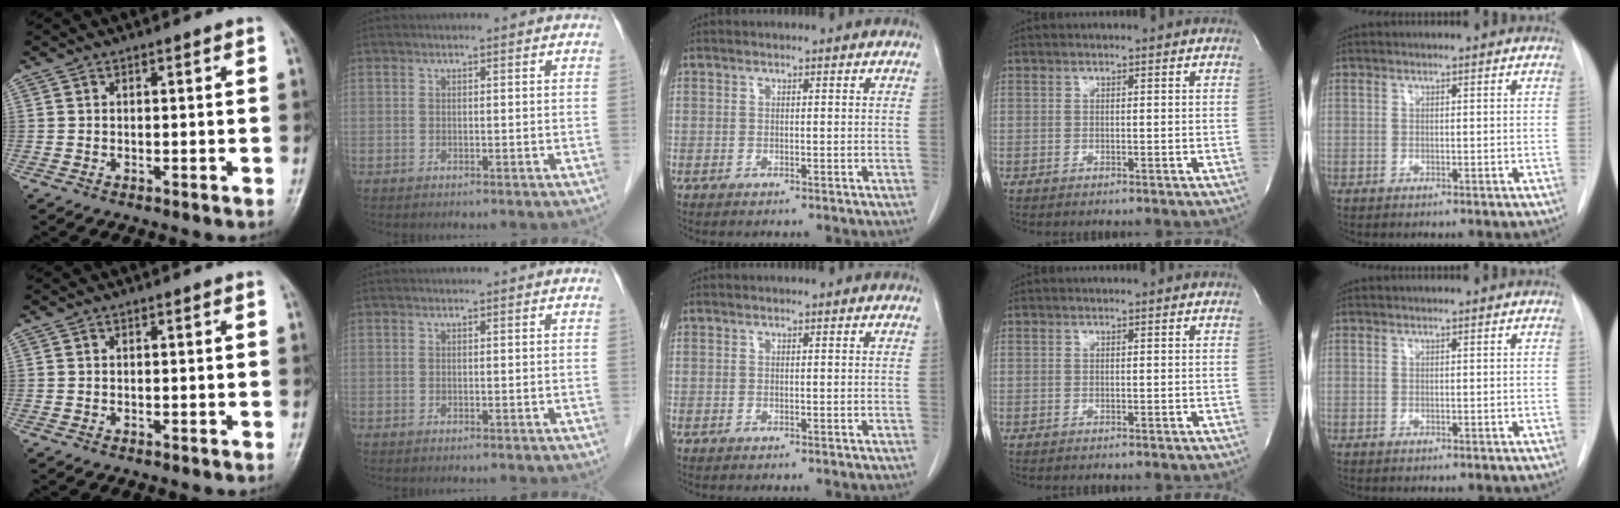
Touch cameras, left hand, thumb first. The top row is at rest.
{}